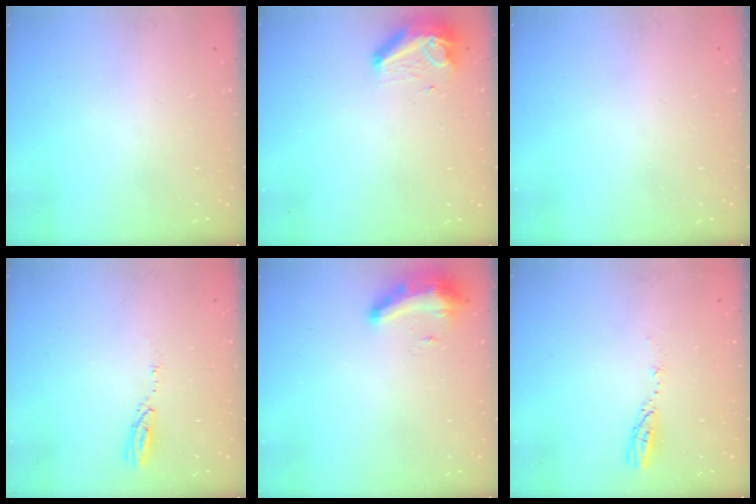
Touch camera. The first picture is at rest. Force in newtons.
{"total": 8.4, "press": 8.4, "slide": 0.4}
{"total": 0.0}
{"total": 3.7, "press": 3.7, "slide": 0.2}
{"total": 19.6, "press": 13.3, "slide": 14.5}
{"total": 3.6, "press": 3.6, "slide": 0.3}